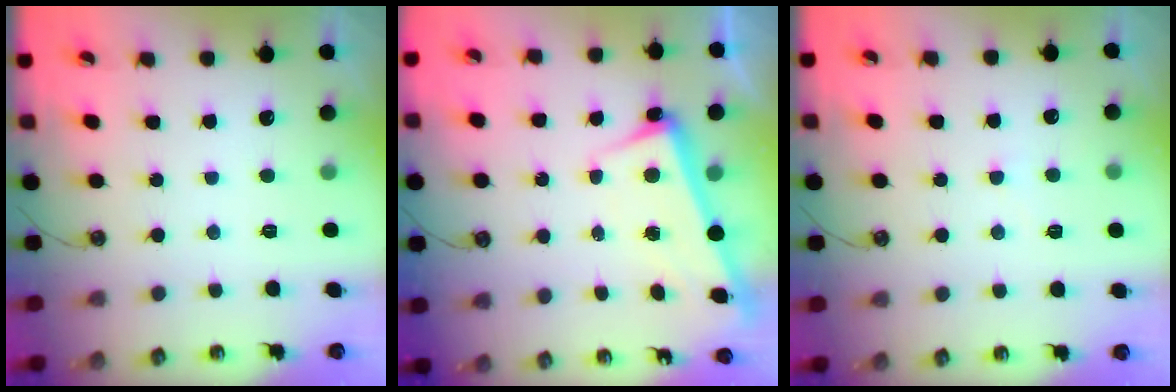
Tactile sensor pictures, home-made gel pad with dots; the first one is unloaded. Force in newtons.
{"total": 2.6, "press": 2.4, "slide": 1.0}
{"total": 5.5, "press": 5.5, "slide": 0.3}